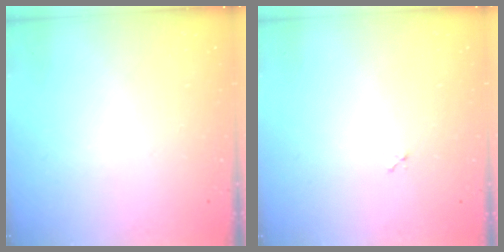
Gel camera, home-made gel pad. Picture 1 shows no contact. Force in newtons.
{"total": 3.4, "press": 3.4, "slide": 0.4}